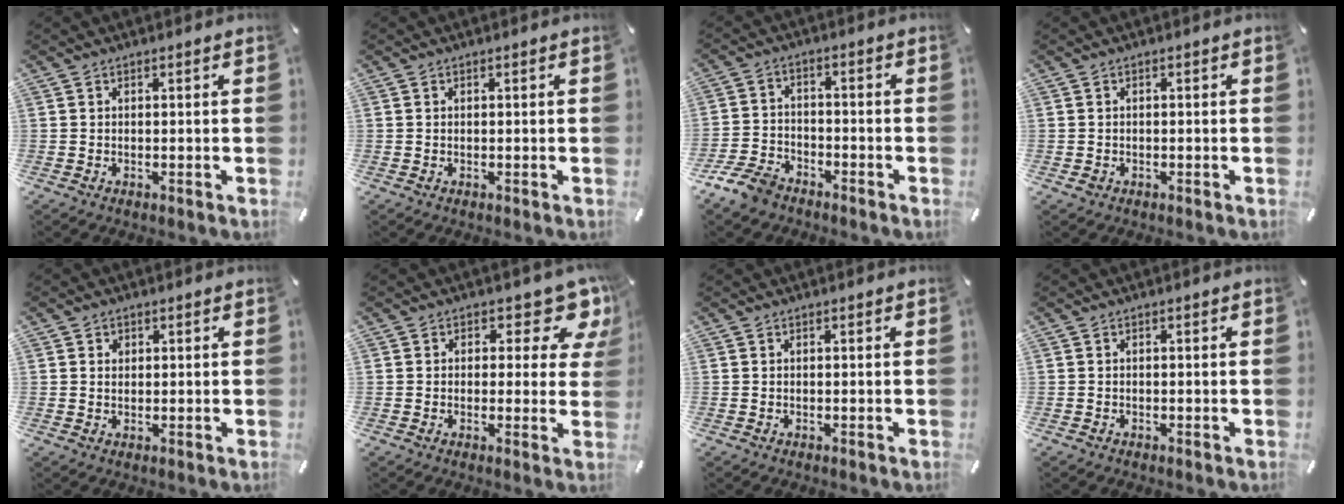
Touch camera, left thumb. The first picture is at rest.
{"total": 0.0}
{"total": 7.5, "force": [-6.1, 3.7, 2.6], "torque": [-0.061, 0.028, -0.118]}
{"total": 0.9, "force": [-0.4, 0.8, 0.2], "torque": [-0.004, 0.002, -0.009]}
{"total": 1.4, "force": [0.4, 1.3, 0.4], "torque": [0.006, -0.003, 0.004]}
{"total": 9.2, "force": [5.3, 4.6, 5.9], "torque": [-0.065, -0.040, 0.088]}
{"total": 0.0}
{"total": 0.0}